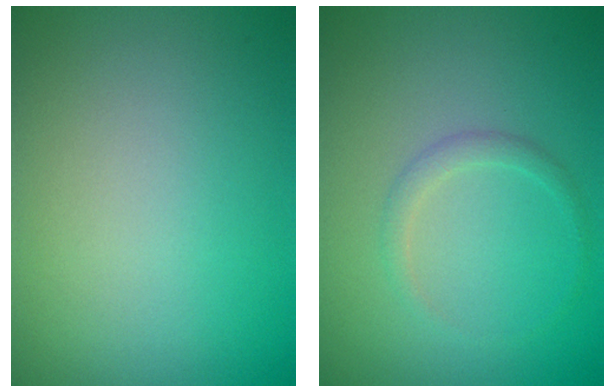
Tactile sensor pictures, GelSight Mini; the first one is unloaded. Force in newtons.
{"total": 1.2, "press": 1.2, "slide": 0.2}